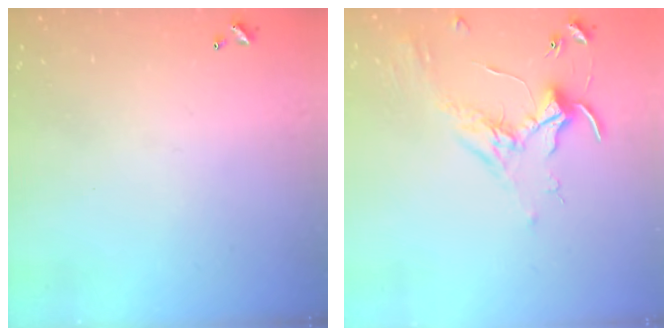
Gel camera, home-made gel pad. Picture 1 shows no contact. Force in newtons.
{"total": 1.8, "press": 1.8, "slide": 0.4}